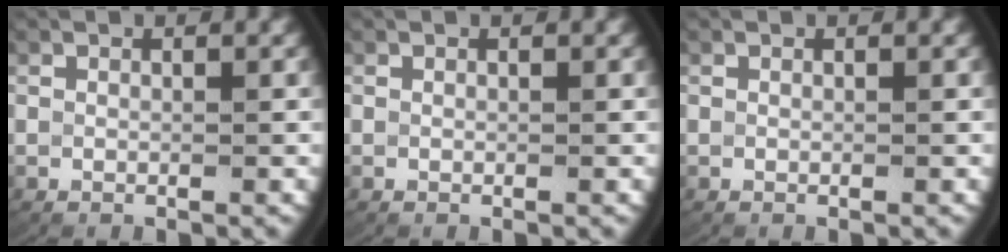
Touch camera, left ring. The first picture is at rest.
{"total": 0.0}
{"total": 0.0}